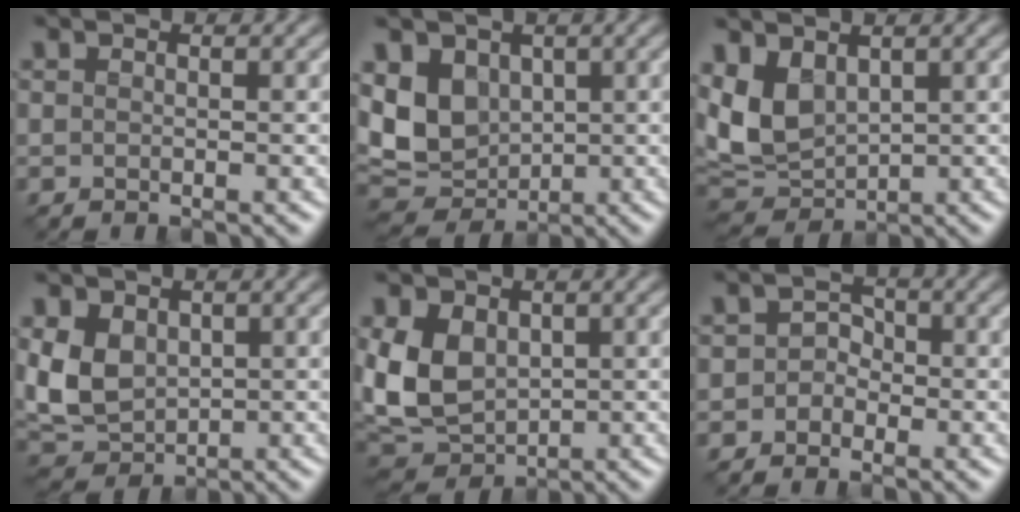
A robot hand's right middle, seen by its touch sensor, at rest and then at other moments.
{"total": 6.8, "force": [0.8, 5.4, 4.0], "torque": [-0.091, -0.011, 0.011]}
{"total": 6.1, "force": [1.4, 4.0, 4.4], "torque": [-0.106, -0.005, 0.024]}
{"total": 4.9, "force": [0.3, 3.7, 3.2], "torque": [-0.072, -0.006, 0.005]}
{"total": 6.3, "force": [0.5, 4.7, 4.3], "torque": [-0.102, -0.007, 0.003]}
{"total": 1.8, "force": [-0.9, 1.5, 0.4], "torque": [0.007, 0.002, -0.025]}